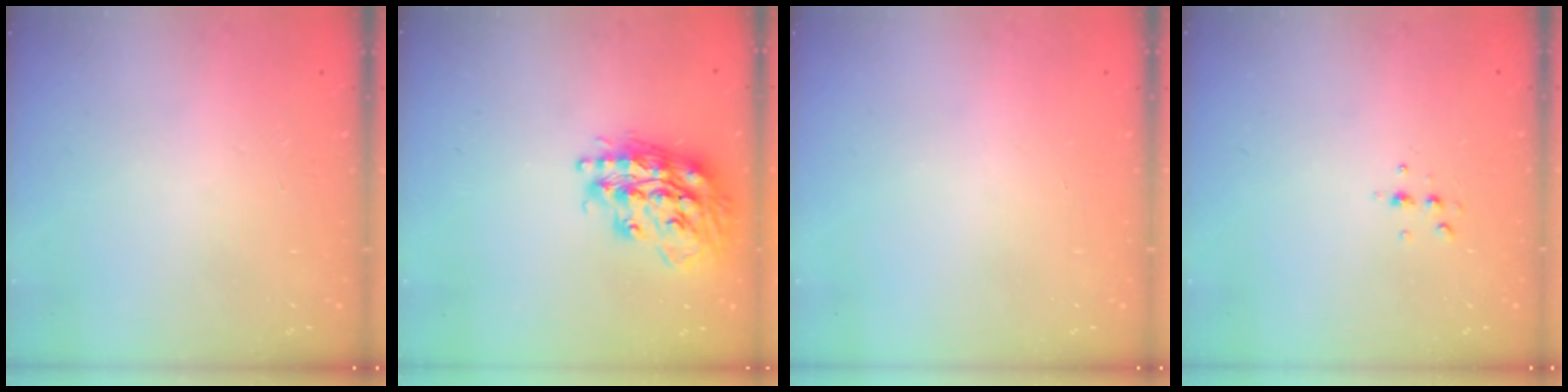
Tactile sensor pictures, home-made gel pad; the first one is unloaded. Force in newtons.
{"total": 18.8, "press": 18.8, "slide": 1.5}
{"total": 0.0}
{"total": 4.0, "press": 3.9, "slide": 0.9}